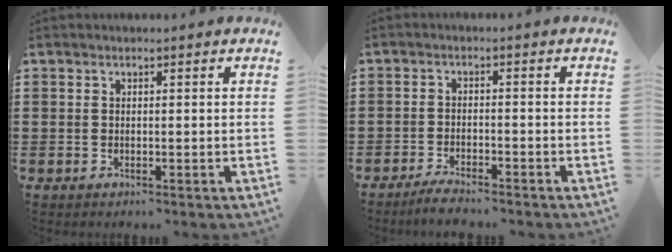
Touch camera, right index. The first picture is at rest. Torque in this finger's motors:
{"motor_torque": [-0.30, 0.33, 0.18, 0.02]}